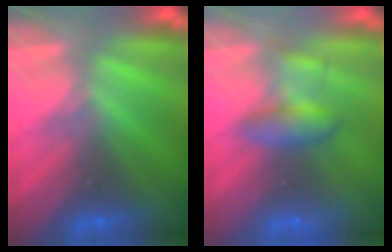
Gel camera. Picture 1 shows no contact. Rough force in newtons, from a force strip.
{"total": 2.1}